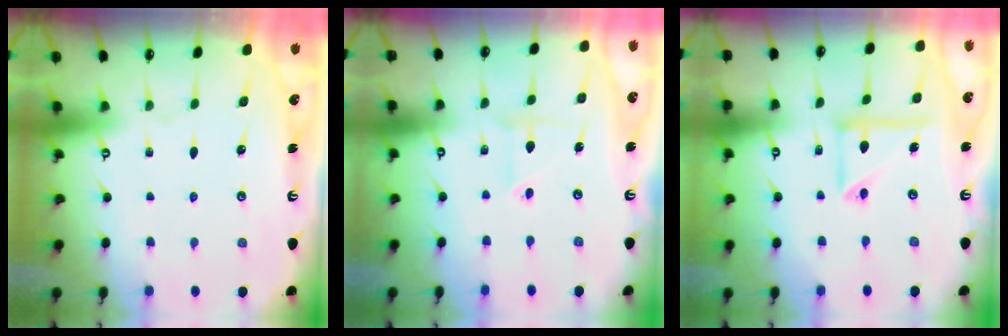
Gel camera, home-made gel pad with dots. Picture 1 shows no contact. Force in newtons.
{"total": 2.5, "press": 2.3, "slide": 0.8}
{"total": 11.2, "press": 11.1, "slide": 1.1}